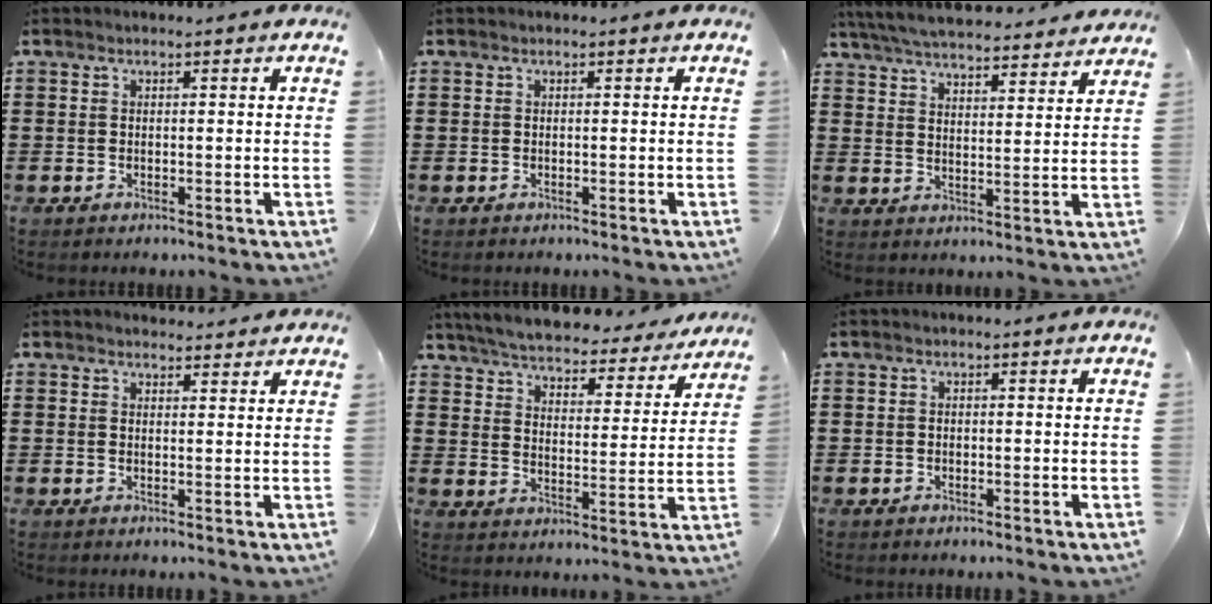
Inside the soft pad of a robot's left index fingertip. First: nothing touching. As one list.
[{"total": 0.0}, {"total": 5.7, "force": [5.5, 0.5, 1.2], "torque": [-0.048, -0.029, 0.097]}, {"total": 1.8, "force": [1.8, 0.4, 0.1], "torque": [-0.005, 0.001, 0.034]}, {"total": 5.3, "force": [5.2, 0.1, 0.9], "torque": [-0.044, -0.039, 0.087]}, {"total": 0.6, "force": [-0.2, 0.5, 0.1], "torque": [-0.005, 0.002, -0.004]}]